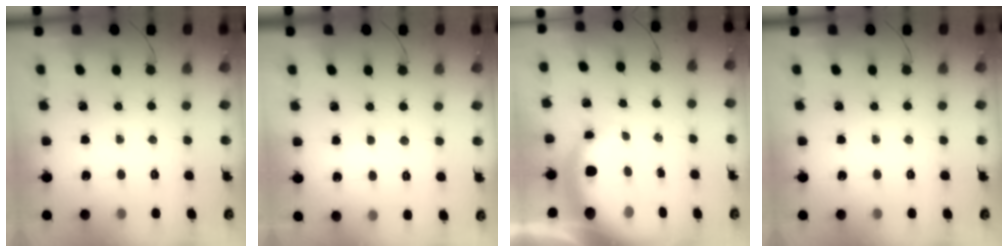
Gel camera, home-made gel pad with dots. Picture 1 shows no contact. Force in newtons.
{"total": 5.9, "press": 5.9, "slide": 0.9}
{"total": 6.3, "press": 6.2, "slide": 1.3}
{"total": 0.0}